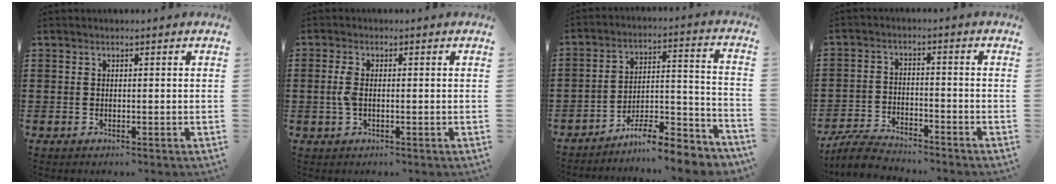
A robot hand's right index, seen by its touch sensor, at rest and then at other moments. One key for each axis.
{"total": 2.8, "fx": -0.2, "fy": 1.1, "fz": 2.5, "tx": -0.070, "ty": -0.007, "tz": -0.012}
{"total": 8.1, "fx": -7.5, "fy": 0.9, "fz": 2.8, "tx": -0.032, "ty": 0.018, "tz": -0.142}
{"total": 4.9, "fx": -4.7, "fy": 0.5, "fz": 1.2, "tx": -0.042, "ty": -0.003, "tz": -0.099}